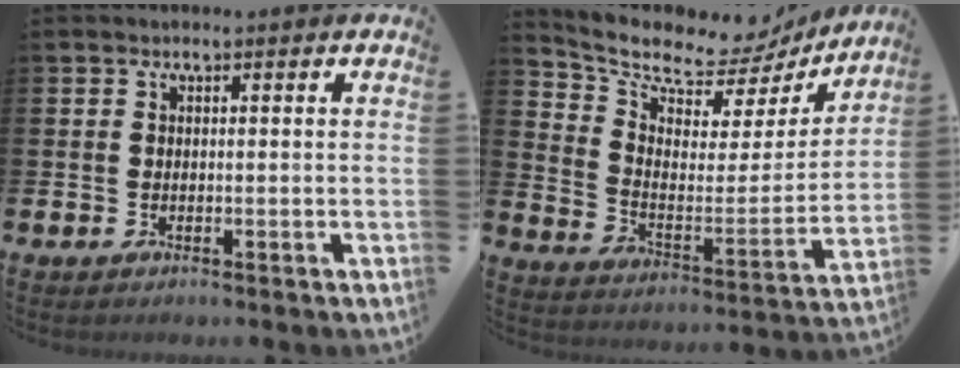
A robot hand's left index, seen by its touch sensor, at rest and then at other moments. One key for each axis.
{"total": 8.8, "fx": 8.0, "fy": 3.0, "fz": 2.1, "tx": -0.078, "ty": -0.068, "tz": 0.130}